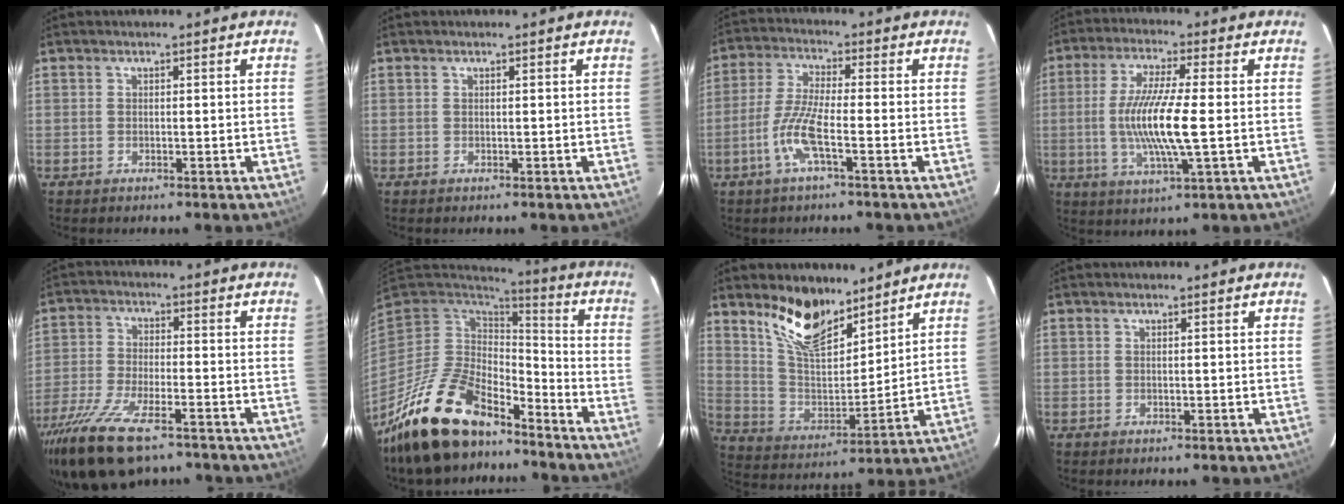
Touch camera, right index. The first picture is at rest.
{"total": 0.0}
{"total": 7.7, "force": [-3.3, 0.5, 6.9], "torque": [-0.154, -0.002, -0.066]}
{"total": 12.2, "force": [-1.0, 1.2, 12.1], "torque": [-0.234, -0.010, -0.018]}
{"total": 16.2, "force": [-11.6, 5.2, 10.0], "torque": [-0.219, -0.052, -0.211]}
{"total": 20.8, "force": [-15.3, 8.1, 11.6], "torque": [-0.231, -0.026, -0.269]}
{"total": 14.0, "force": [10.4, 5.6, 7.5], "torque": [-0.147, -0.005, 0.201]}
{"total": 0.0}